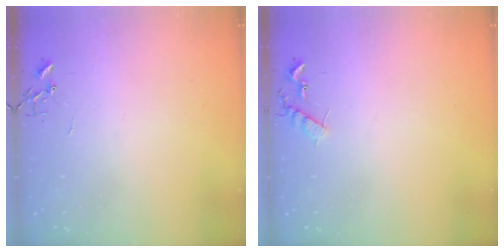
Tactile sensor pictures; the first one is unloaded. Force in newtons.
{"total": 7.6, "press": 7.6, "slide": 0.4}